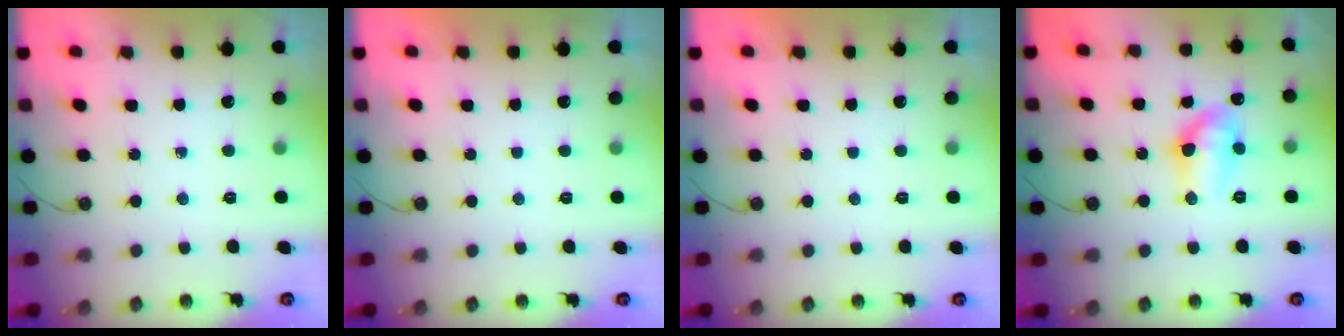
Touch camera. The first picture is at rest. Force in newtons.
{"total": 0.0}
{"total": 0.0}
{"total": 10.8, "press": 10.7, "slide": 1.1}